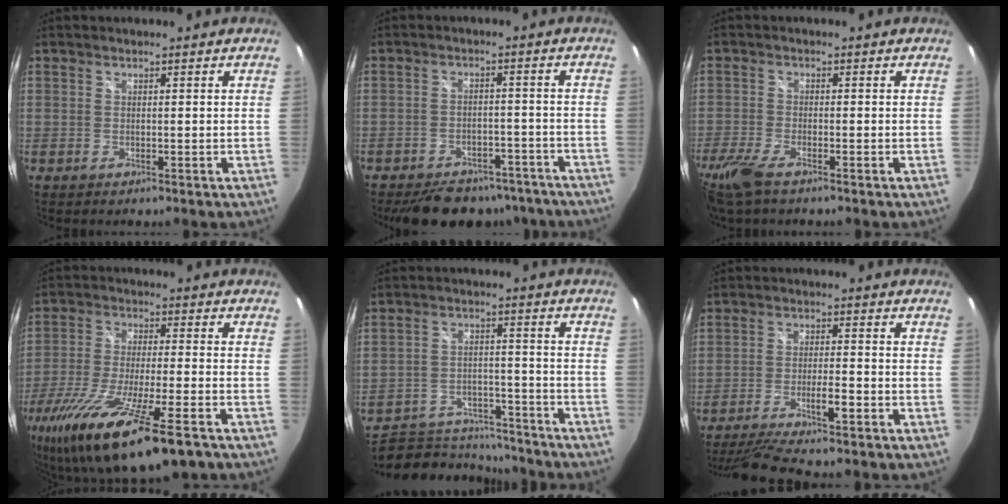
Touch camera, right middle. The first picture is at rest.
{"total": 15.5, "force": [-12.8, 7.0, 5.4], "torque": [-0.121, 0.019, -0.156]}
{"total": 7.6, "force": [-5.3, 2.0, 5.0], "torque": [-0.134, -0.027, -0.106]}
{"total": 22.9, "force": [-14.6, 4.1, 17.3], "torque": [-0.336, -0.077, -0.251]}
{"total": 12.3, "force": [-10.9, 4.9, 2.7], "torque": [-0.065, 0.015, -0.158]}
{"total": 10.4, "force": [-8.2, 0.2, 6.3], "torque": [-0.135, -0.022, -0.137]}